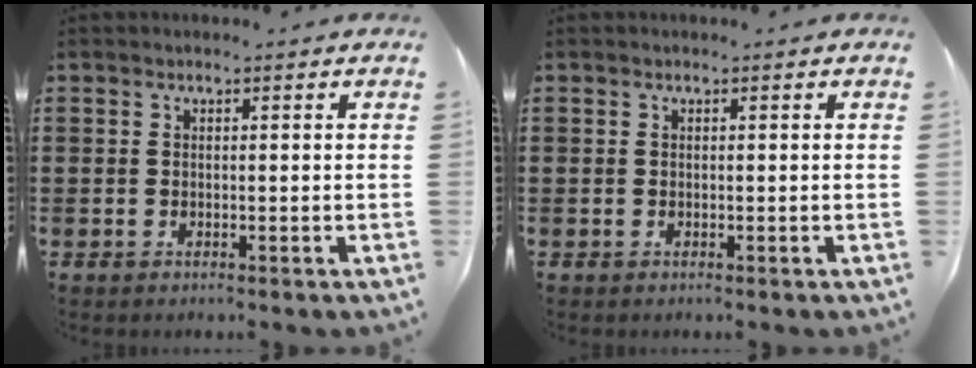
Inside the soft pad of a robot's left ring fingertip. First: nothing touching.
{"total": 0.0}